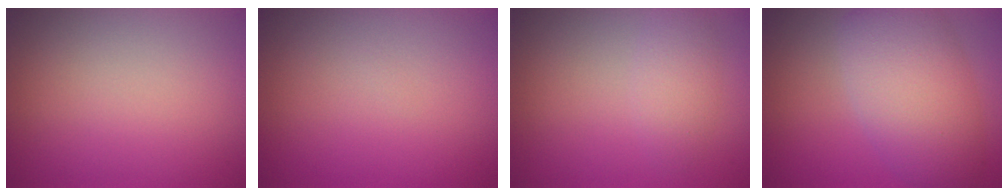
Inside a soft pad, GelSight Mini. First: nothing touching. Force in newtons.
{"total": 0.0}
{"total": 2.2, "press": 2.2, "slide": 0.1}
{"total": 7.5, "press": 7.5, "slide": 0.4}